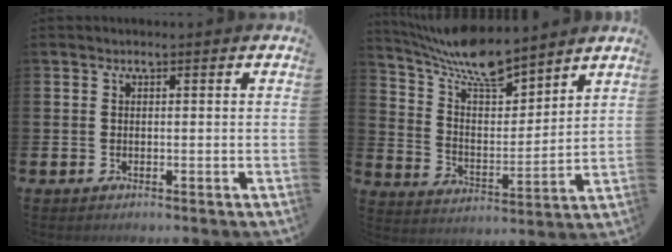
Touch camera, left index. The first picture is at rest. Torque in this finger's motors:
{"motor_torque": [1.08, -1.06, 0.65, 0.07]}